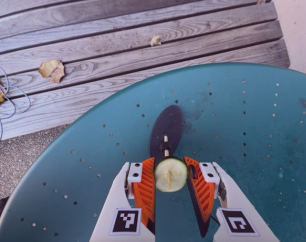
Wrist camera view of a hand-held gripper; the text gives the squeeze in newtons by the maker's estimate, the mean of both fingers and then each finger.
{"total": 14.5, "left": 15.1, "right": 13.9}